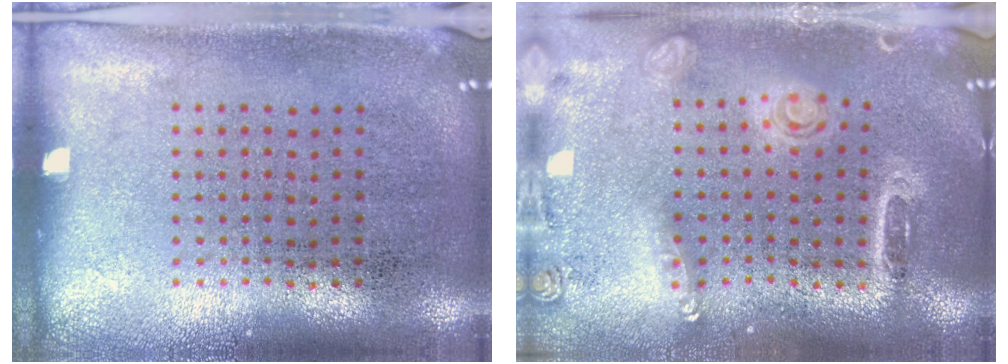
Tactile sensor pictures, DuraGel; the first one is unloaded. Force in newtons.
{"total": 1.6, "press": 1.5, "slide": 0.5}